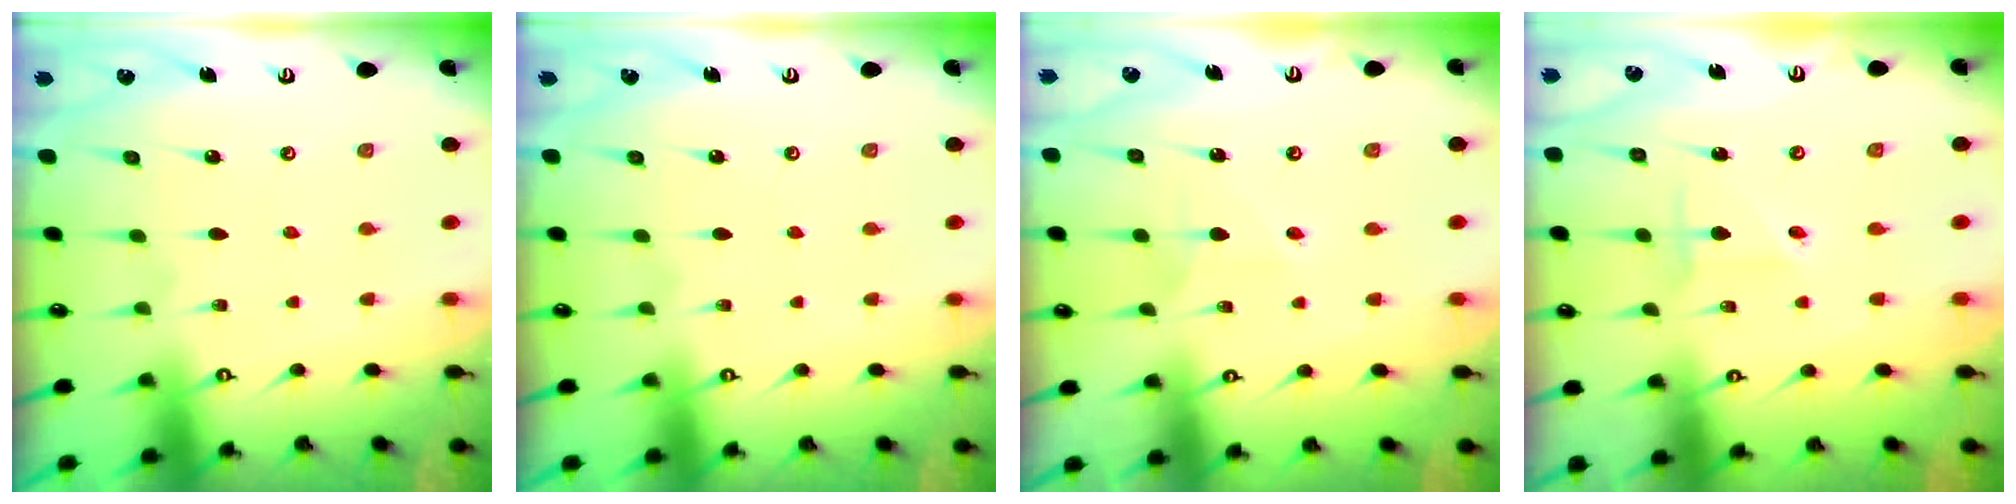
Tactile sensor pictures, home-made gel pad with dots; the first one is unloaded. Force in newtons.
{"total": 0.0}
{"total": 5.9, "press": 5.9, "slide": 0.6}
{"total": 3.0, "press": 3.0, "slide": 0.3}